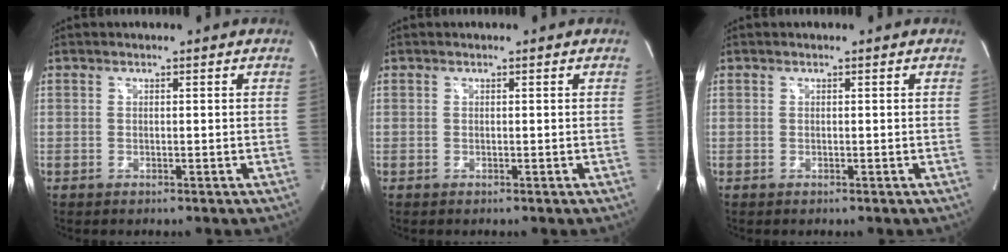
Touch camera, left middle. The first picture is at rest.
{"total": 0.0}
{"total": 0.0}